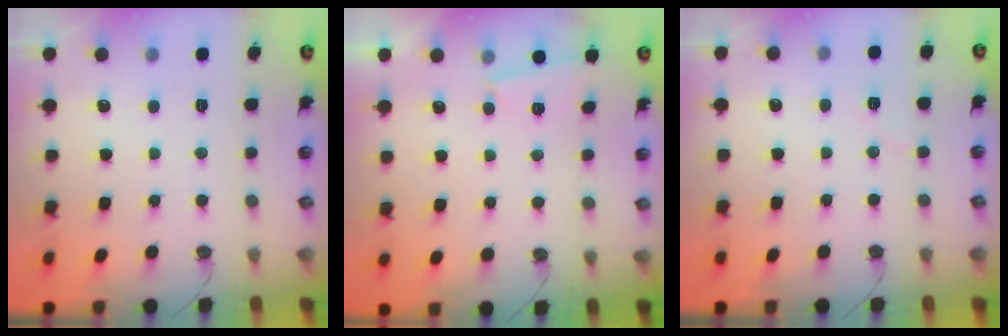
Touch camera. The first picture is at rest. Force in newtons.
{"total": 2.1, "press": 2.1, "slide": 0.5}
{"total": 6.3, "press": 5.7, "slide": 2.8}